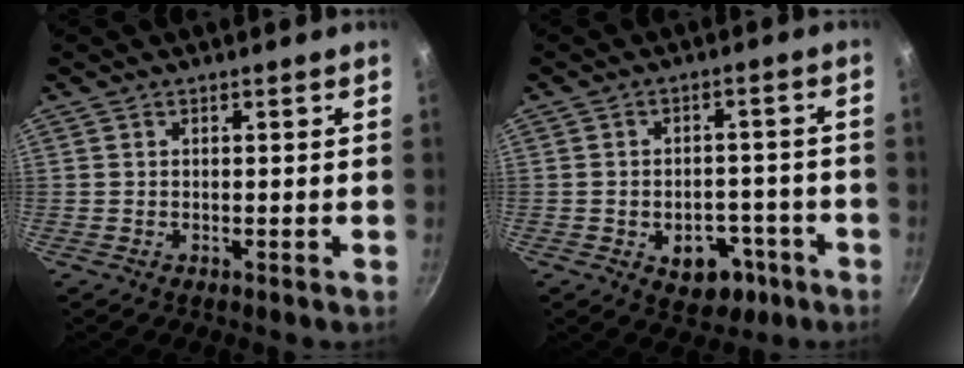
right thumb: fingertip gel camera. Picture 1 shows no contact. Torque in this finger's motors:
{"motor_torque": [-0.05, 0.44, -0.22, 0.27, -0.01]}